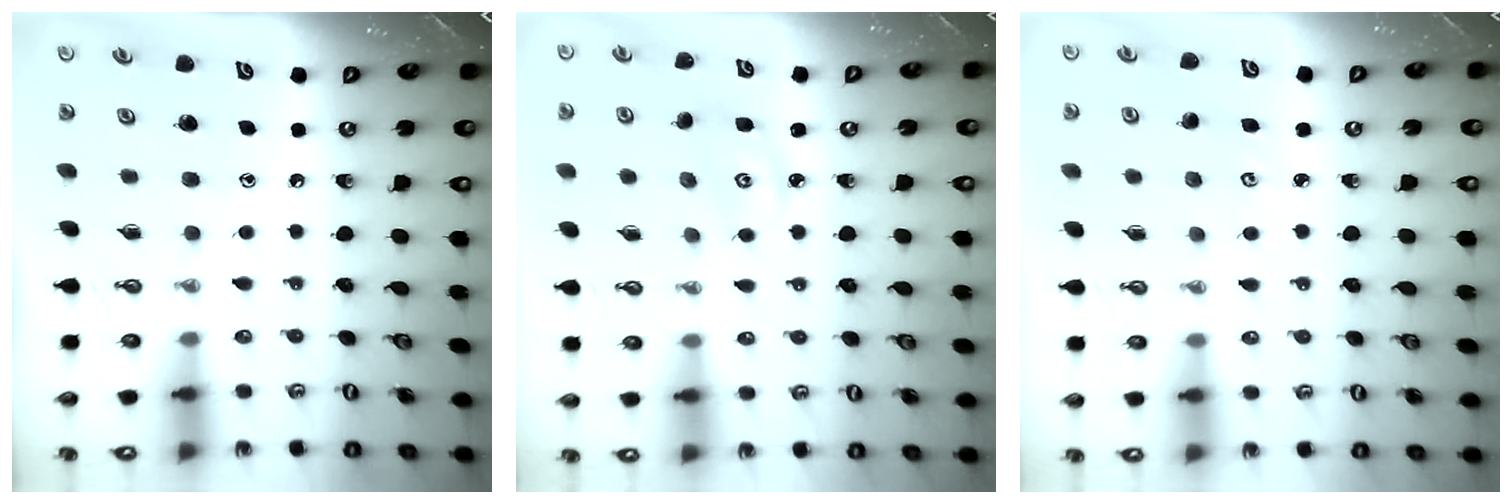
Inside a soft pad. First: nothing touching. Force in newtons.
{"total": 2.7, "press": 2.6, "slide": 0.3}
{"total": 2.7, "press": 2.7, "slide": 0.3}